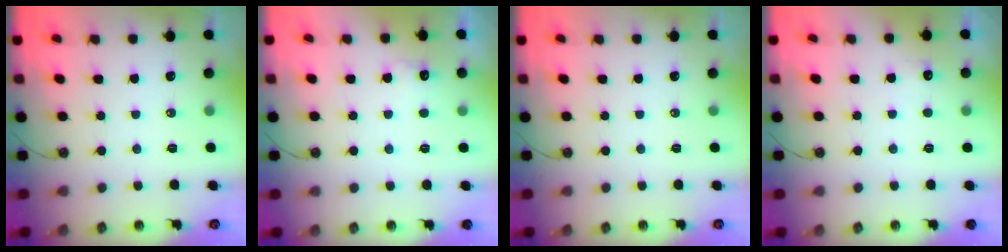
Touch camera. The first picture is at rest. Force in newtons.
{"total": 5.8, "press": 5.7, "slide": 1.2}
{"total": 0.0}
{"total": 3.8, "press": 3.6, "slide": 1.1}